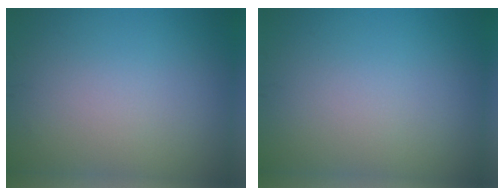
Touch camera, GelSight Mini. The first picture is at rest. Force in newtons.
{"total": 0.0}